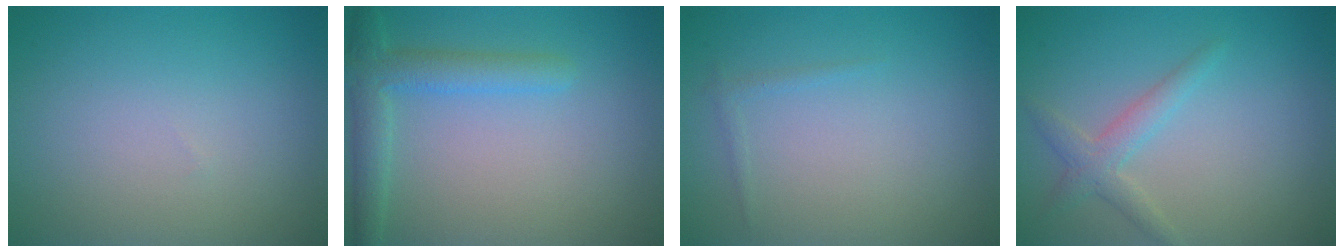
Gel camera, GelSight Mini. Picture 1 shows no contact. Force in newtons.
{"total": 3.4, "press": 3.4, "slide": 0.2}
{"total": 0.6, "press": 0.6, "slide": 0.1}
{"total": 2.2, "press": 2.2, "slide": 0.1}